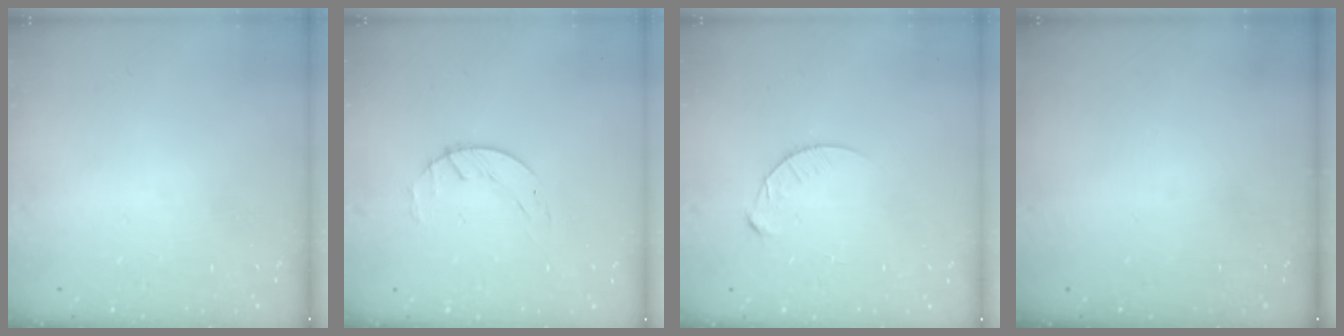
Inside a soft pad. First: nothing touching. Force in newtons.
{"total": 1.6, "press": 1.6, "slide": 0.3}
{"total": 4.3, "press": 4.3, "slide": 0.4}
{"total": 0.0}